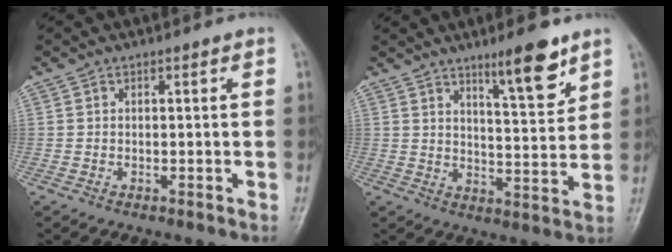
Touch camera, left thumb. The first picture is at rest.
{"total": 9.3, "force": [6.3, 1.8, 6.6], "torque": [-0.087, -0.047, 0.098]}